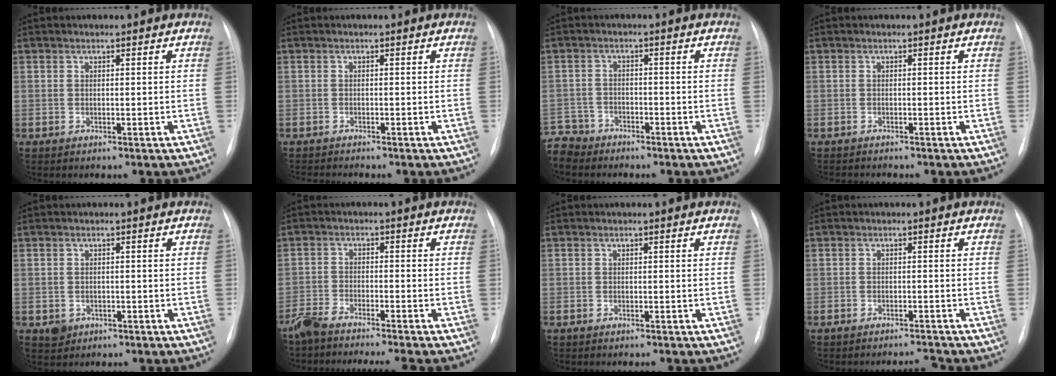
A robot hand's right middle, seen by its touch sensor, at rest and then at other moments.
{"total": 2.4, "force": [-2.3, -0.3, 0.6], "torque": [-0.006, -0.008, -0.036]}
{"total": 5.9, "force": [-5.3, 2.5, -0.3], "torque": [0.007, -0.002, -0.106]}
{"total": 1.9, "force": [-1.8, 0.1, 0.5], "torque": [-0.005, -0.005, -0.024]}
{"total": 2.1, "force": [-0.9, 1.8, 0.4], "torque": [-0.003, 0.005, -0.008]}
{"total": 8.5, "force": [-7.7, -0.3, 3.8], "torque": [-0.057, -0.016, -0.127]}
{"total": 0.9, "force": [-0.8, 0.1, 0.4], "torque": [-0.009, -0.002, -0.012]}
{"total": 2.1, "force": [-2.0, -0.5, 0.1], "torque": [-0.005, -0.007, -0.030]}